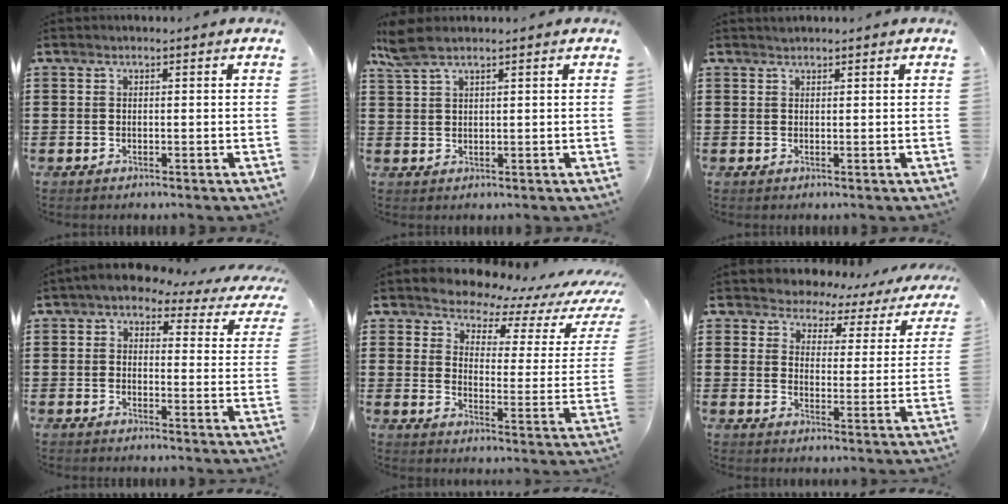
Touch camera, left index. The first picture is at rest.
{"total": 4.0, "force": [2.8, 0.8, 2.9], "torque": [-0.069, 0.000, 0.050]}
{"total": 0.7, "force": [0.6, 0.2, 0.1], "torque": [-0.004, -0.001, 0.014]}
{"total": 3.6, "force": [3.0, 1.3, 1.5], "torque": [-0.038, -0.023, 0.047]}
{"total": 4.8, "force": [4.5, 1.4, 0.9], "torque": [-0.041, -0.038, 0.073]}
{"total": 3.9, "force": [3.5, 1.6, 0.3], "torque": [-0.032, -0.023, 0.056]}